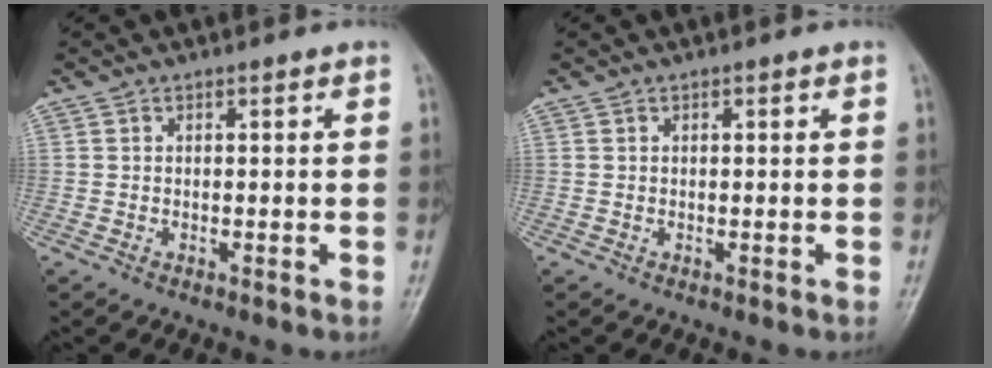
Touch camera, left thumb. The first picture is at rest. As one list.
[{"total": 0.0}]